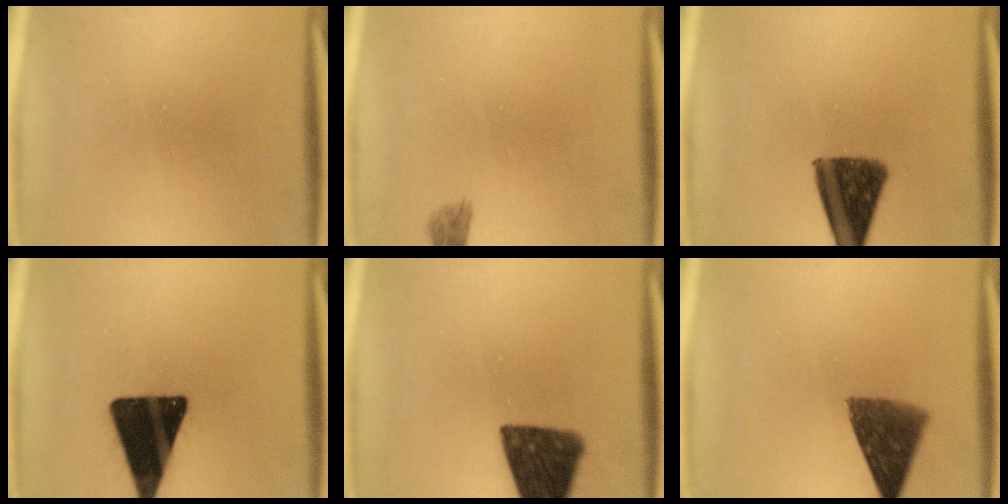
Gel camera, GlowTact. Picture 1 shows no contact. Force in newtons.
{"total": 1.6}
{"total": 12.0}
{"total": 19.2}
{"total": 15.2}
{"total": 9.6}